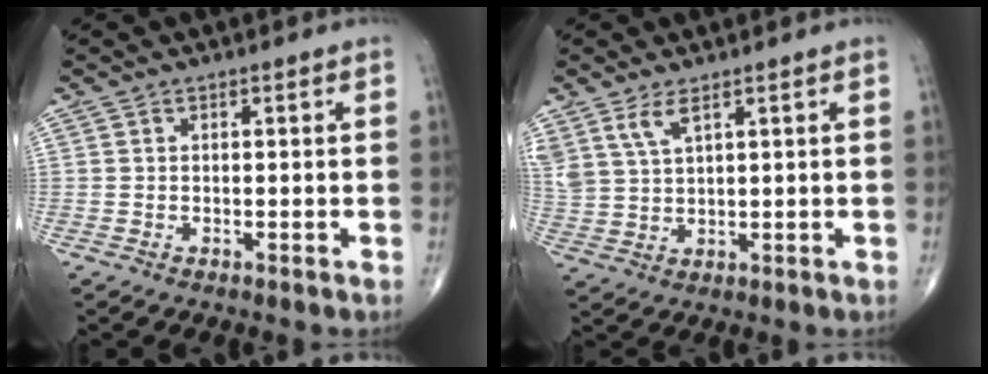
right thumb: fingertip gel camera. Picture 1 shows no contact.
{"total": 5.4, "force": [3.5, 2.0, 3.7], "torque": [-0.079, -0.011, 0.077]}